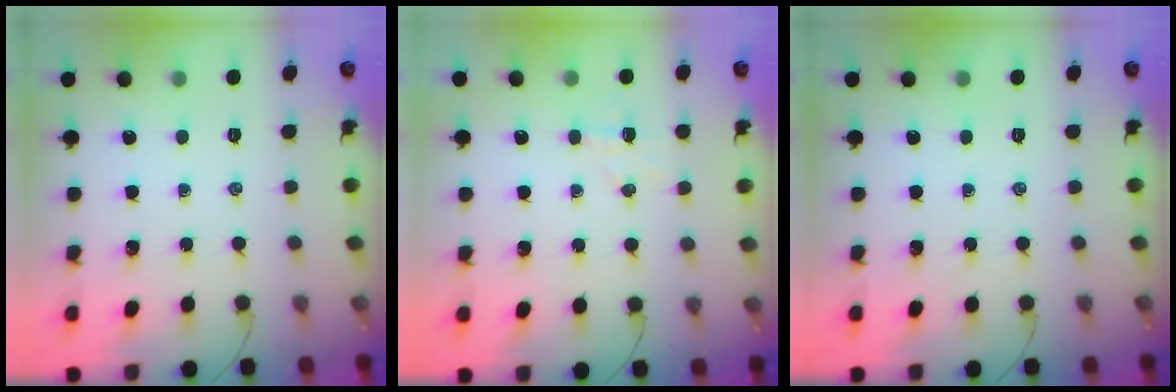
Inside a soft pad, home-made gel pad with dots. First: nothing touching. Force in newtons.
{"total": 3.7, "press": 3.6, "slide": 0.8}
{"total": 0.0}